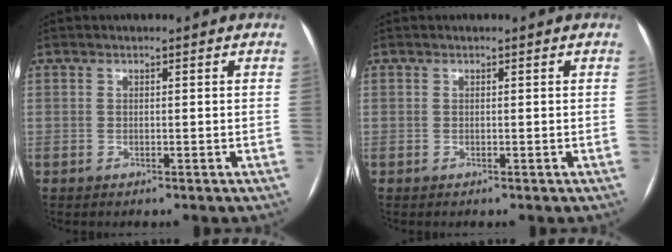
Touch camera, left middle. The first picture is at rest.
{"total": 0.0}